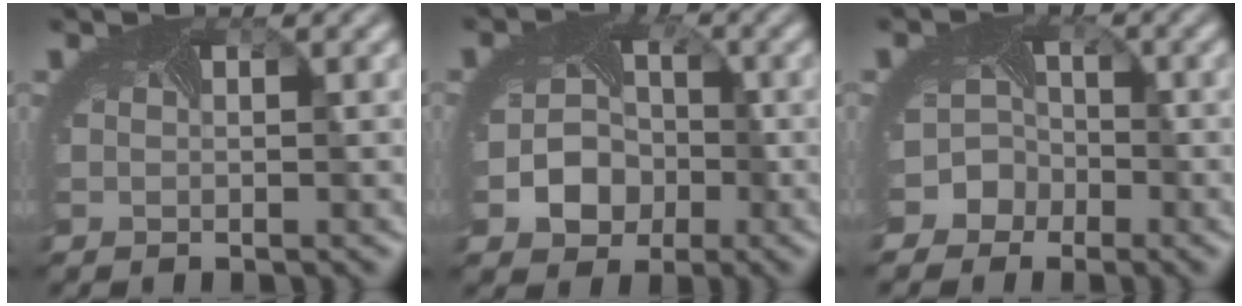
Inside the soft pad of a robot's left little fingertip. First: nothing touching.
{"total": 5.6, "force": [-1.6, 4.8, 2.6], "torque": [-0.023, -0.010, -0.026]}
{"total": 6.0, "force": [-3.2, 5.0, 0.8], "torque": [0.001, -0.003, -0.064]}